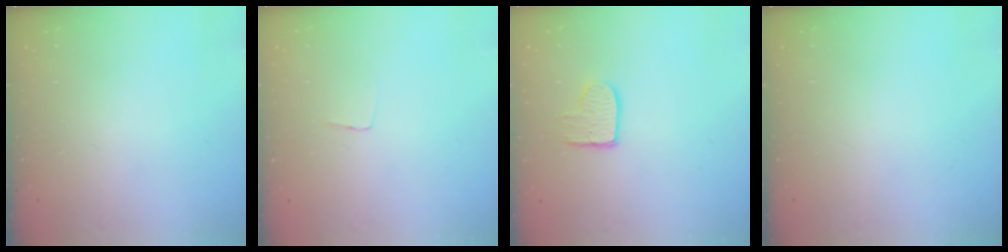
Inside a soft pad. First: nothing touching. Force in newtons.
{"total": 3.3, "press": 3.3, "slide": 0.2}
{"total": 8.8, "press": 8.8, "slide": 0.6}
{"total": 0.0}